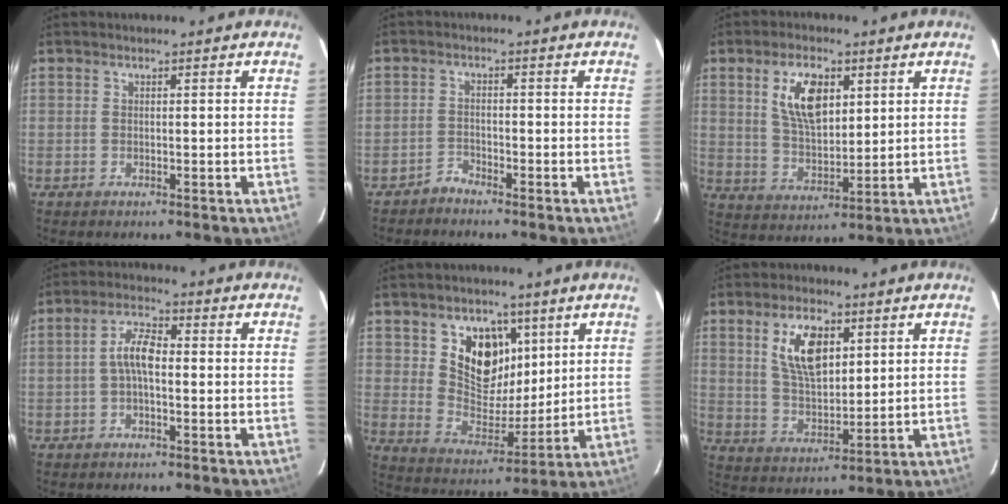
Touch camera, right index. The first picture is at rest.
{"total": 2.0, "force": [-1.9, 0.5, -0.3], "torque": [0.005, 0.004, -0.040]}
{"total": 10.2, "force": [4.0, 5.1, 7.9], "torque": [-0.145, 0.007, 0.081]}
{"total": 4.8, "force": [-0.6, 1.9, 4.3], "torque": [-0.089, 0.016, -0.013]}
{"total": 12.2, "force": [5.4, 8.7, 6.5], "torque": [-0.117, -0.006, 0.106]}
{"total": 10.4, "force": [4.3, 5.1, 7.9], "torque": [-0.146, 0.006, 0.089]}